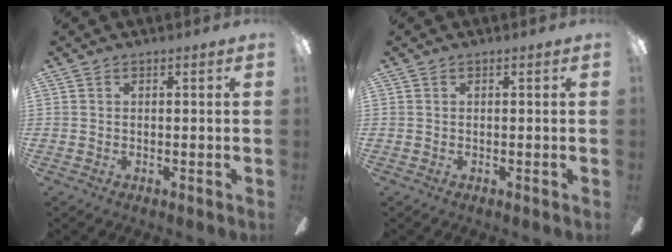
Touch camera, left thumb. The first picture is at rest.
{"total": 0.0}